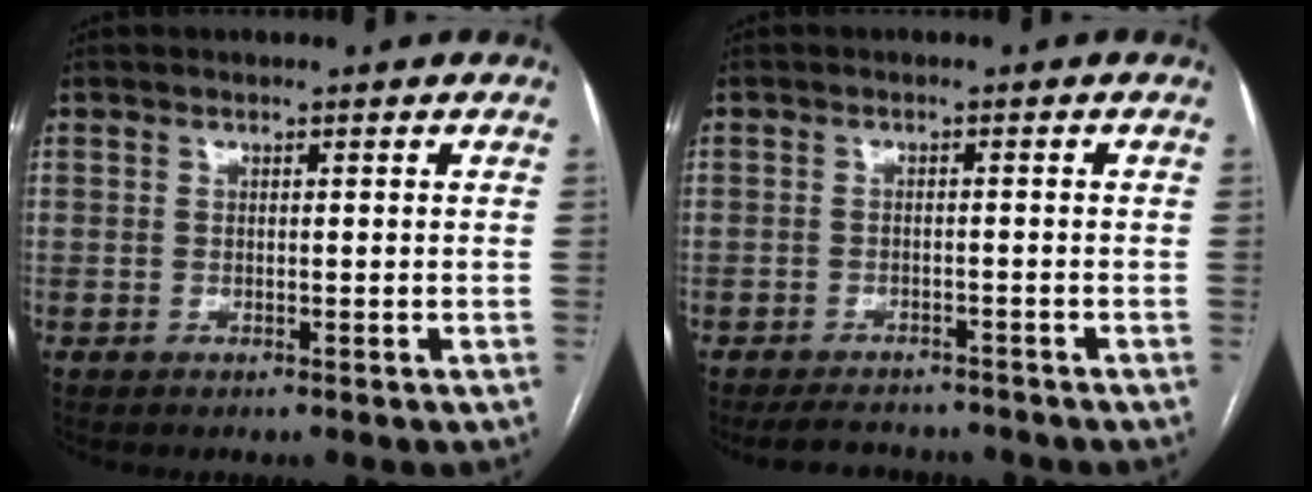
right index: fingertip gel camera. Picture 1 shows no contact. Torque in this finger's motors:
{"motor_torque": [-0.34, -0.26, -0.17, -0.07]}